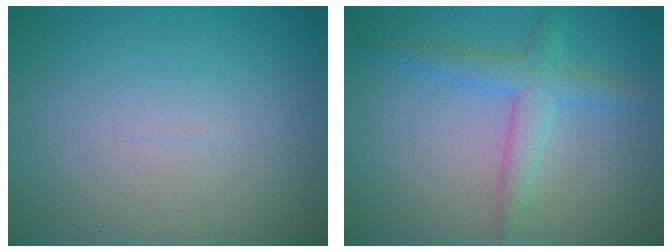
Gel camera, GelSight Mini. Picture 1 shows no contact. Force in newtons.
{"total": 3.0, "press": 3.0, "slide": 0.2}